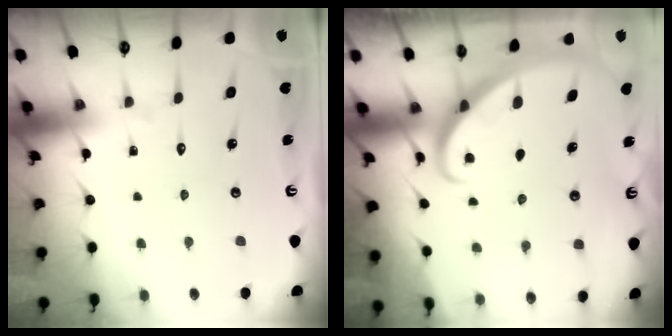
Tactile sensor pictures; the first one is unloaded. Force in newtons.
{"total": 2.6, "press": 2.6, "slide": 0.2}